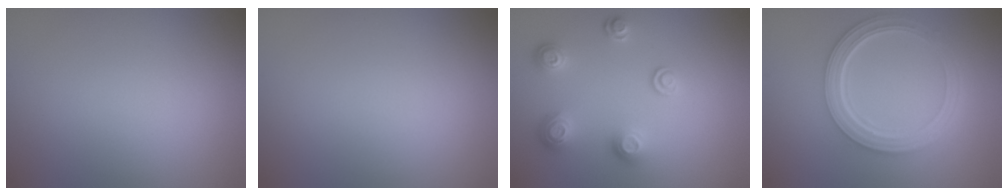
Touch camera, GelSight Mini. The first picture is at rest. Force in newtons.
{"total": 0.0}
{"total": 3.3, "press": 2.6, "slide": 2.0}
{"total": 5.3, "press": 3.8, "slide": 3.6}